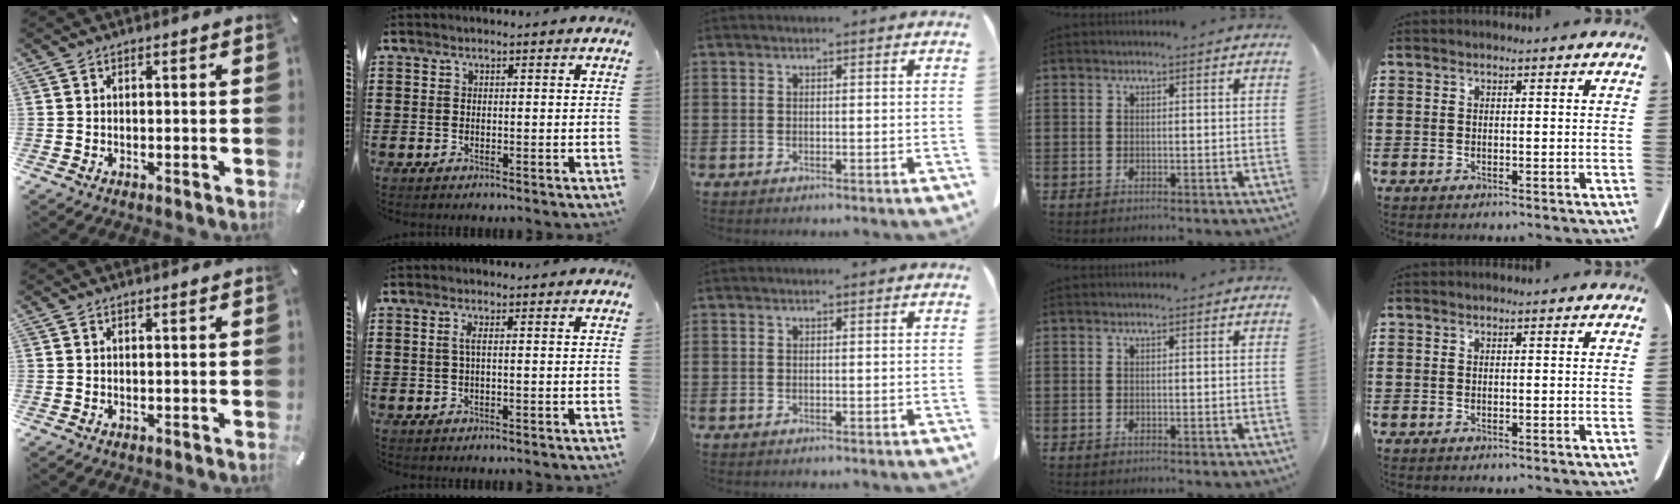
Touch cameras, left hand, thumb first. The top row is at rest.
{"index": {"total": 1.4, "force": [0.0, 0.1, 1.4], "torque": [-0.028, -0.001, -0.002]}}